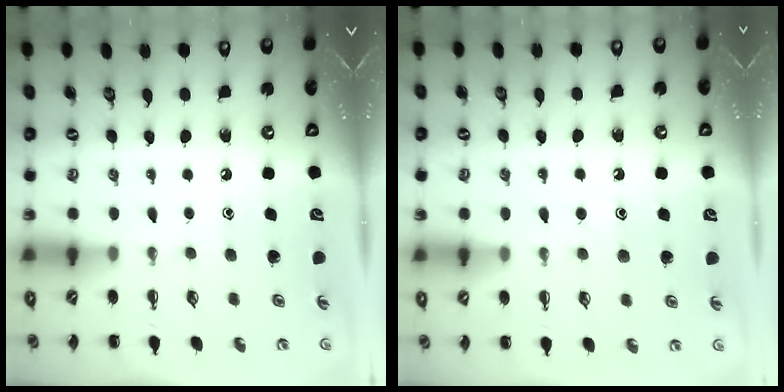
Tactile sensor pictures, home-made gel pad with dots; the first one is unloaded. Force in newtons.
{"total": 6.7, "press": 6.6, "slide": 1.0}